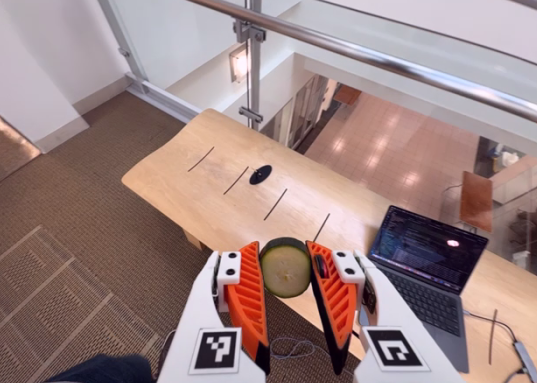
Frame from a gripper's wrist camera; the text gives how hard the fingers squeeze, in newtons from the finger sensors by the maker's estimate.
{"total": 11.9, "left": 11.8, "right": 12.0}